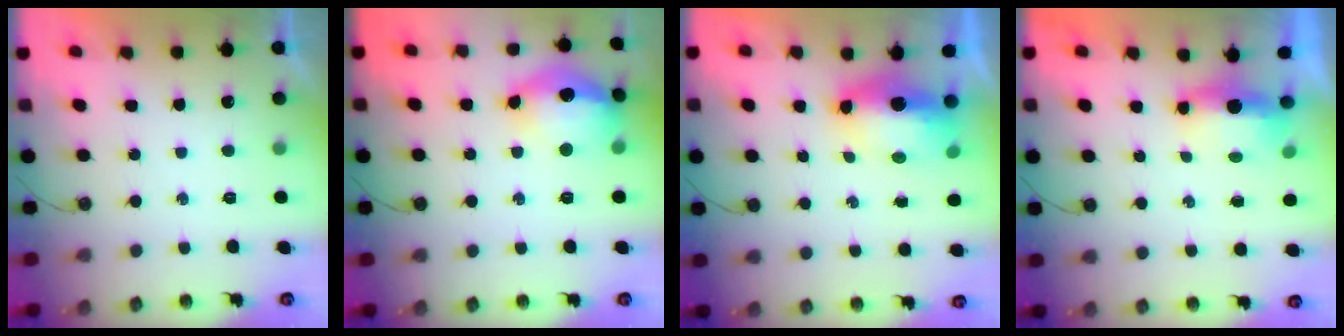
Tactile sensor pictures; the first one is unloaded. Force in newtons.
{"total": 16.8, "press": 16.7, "slide": 1.4}
{"total": 8.7, "press": 8.5, "slide": 1.6}
{"total": 13.6, "press": 6.7, "slide": 11.8}